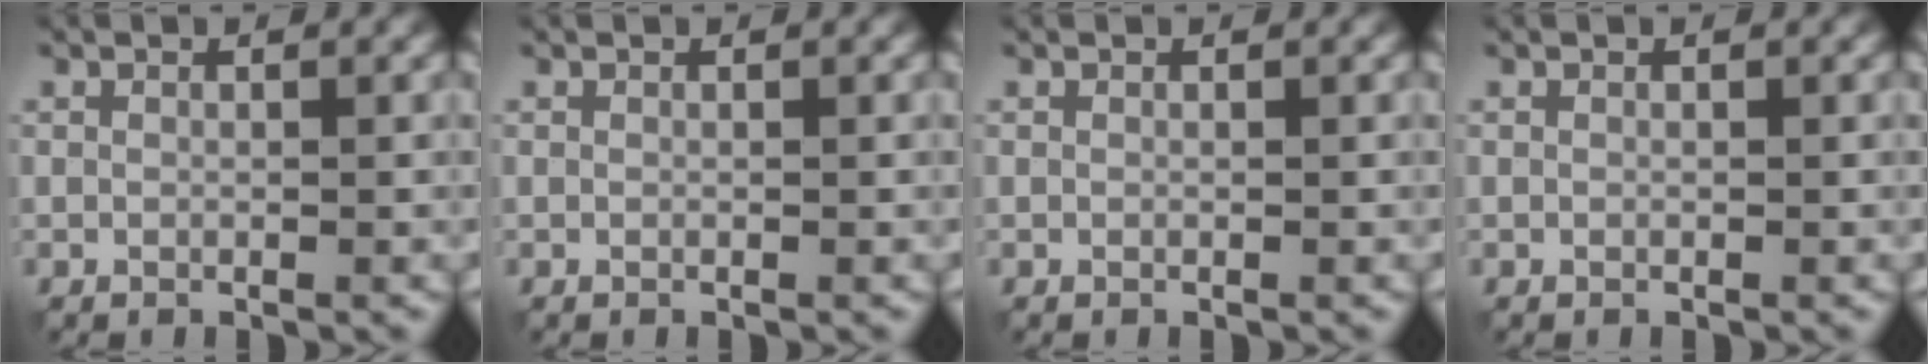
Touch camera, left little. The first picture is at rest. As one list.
[{"total": 0.0}, {"total": 0.0}, {"total": 0.0}]